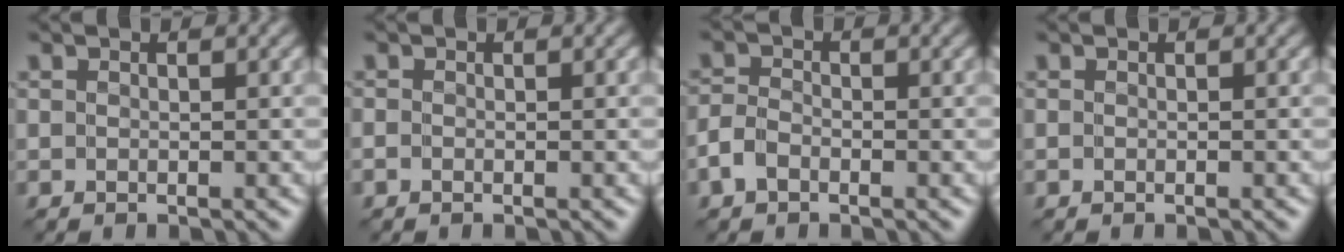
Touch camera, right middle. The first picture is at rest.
{"total": 0.0}
{"total": 1.8, "force": [-1.1, 1.1, 0.9], "torque": [-0.018, 0.006, -0.030]}
{"total": 0.0}